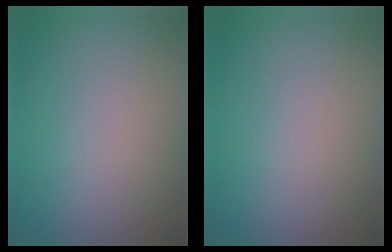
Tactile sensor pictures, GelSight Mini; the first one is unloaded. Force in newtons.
{"total": 0.0}